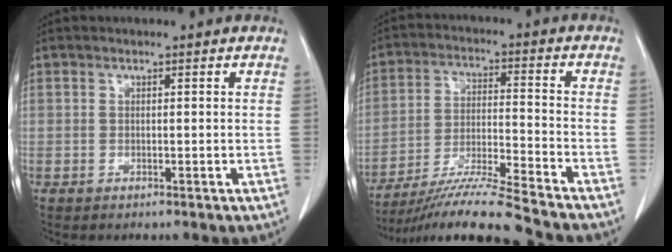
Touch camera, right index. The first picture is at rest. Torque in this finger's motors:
{"motor_torque": [0.57, -0.73, 0.22, 0.11]}